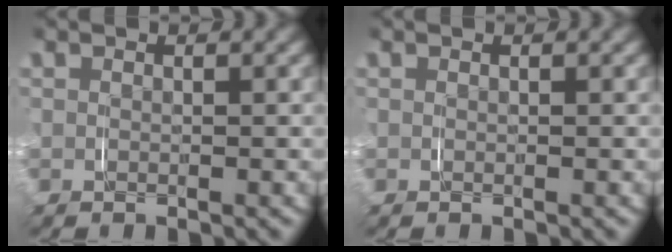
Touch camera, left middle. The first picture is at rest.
{"total": 0.0}